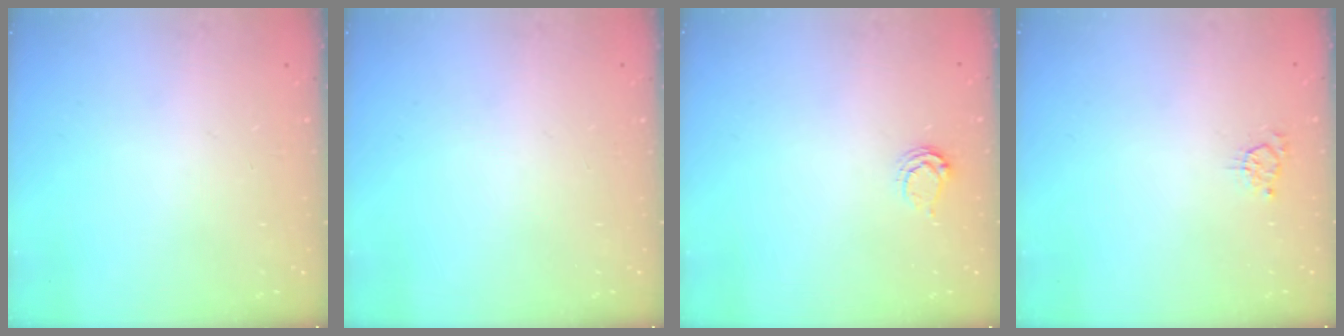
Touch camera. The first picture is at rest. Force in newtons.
{"total": 0.0}
{"total": 3.9, "press": 3.8, "slide": 0.8}
{"total": 2.5, "press": 2.5, "slide": 0.3}